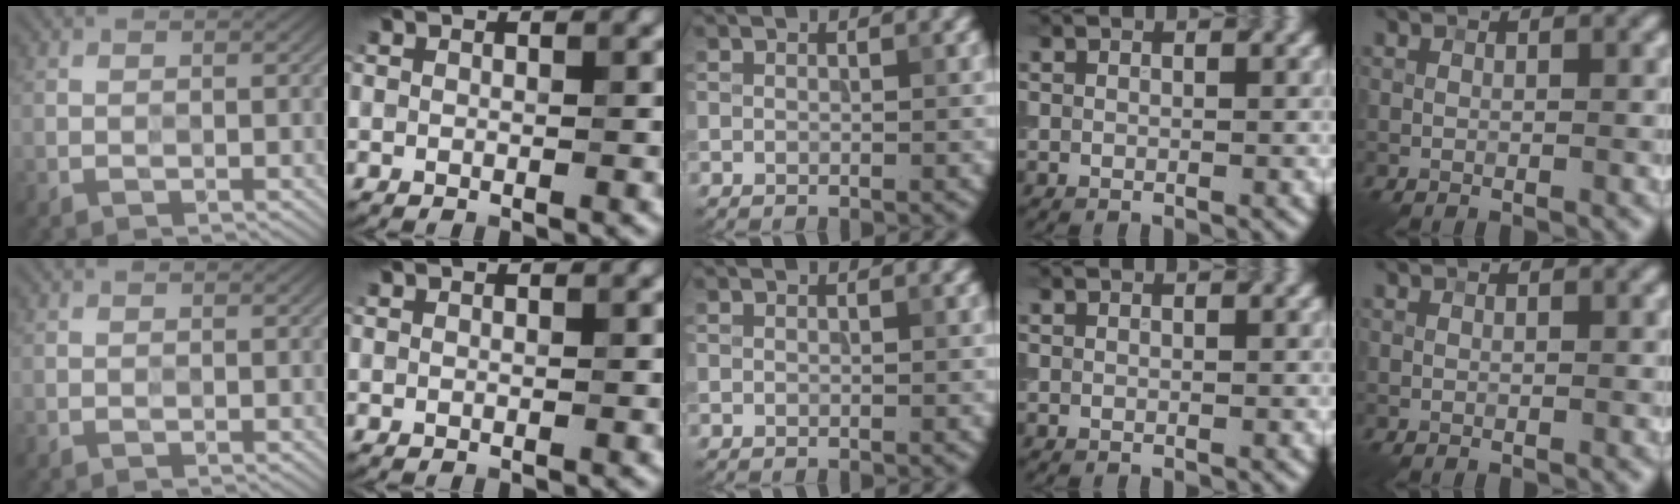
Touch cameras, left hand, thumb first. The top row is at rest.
{}